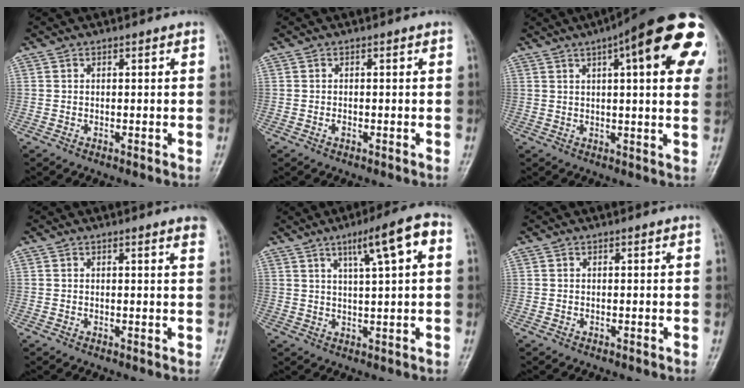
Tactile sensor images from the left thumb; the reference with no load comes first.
{"total": 0.7, "force": [-0.3, 0.3, 0.6], "torque": [-0.008, 0.000, -0.007]}
{"total": 23.2, "force": [8.9, 6.1, 20.6], "torque": [-0.244, 0.018, 0.113]}
{"total": 2.8, "force": [2.2, 0.2, 1.8], "torque": [-0.020, -0.005, 0.016]}
{"total": 9.6, "force": [3.8, 1.5, 8.7], "torque": [-0.133, 0.009, 0.056]}
{"total": 0.0}